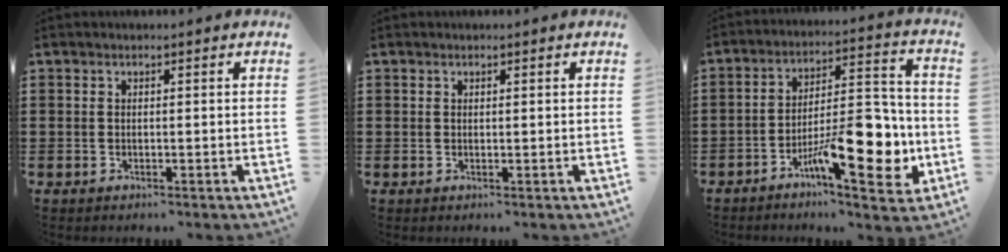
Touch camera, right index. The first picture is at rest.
{"total": 0.5, "force": [0.3, 0.4, 0.0], "torque": [-0.001, 0.002, 0.007]}
{"total": 14.5, "force": [-6.1, 5.2, 12.1], "torque": [-0.181, 0.007, -0.103]}